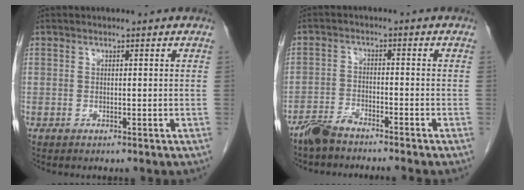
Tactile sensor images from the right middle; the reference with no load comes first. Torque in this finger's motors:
{"motor_torque": [-0.06, -0.59, -0.05, 0.02]}